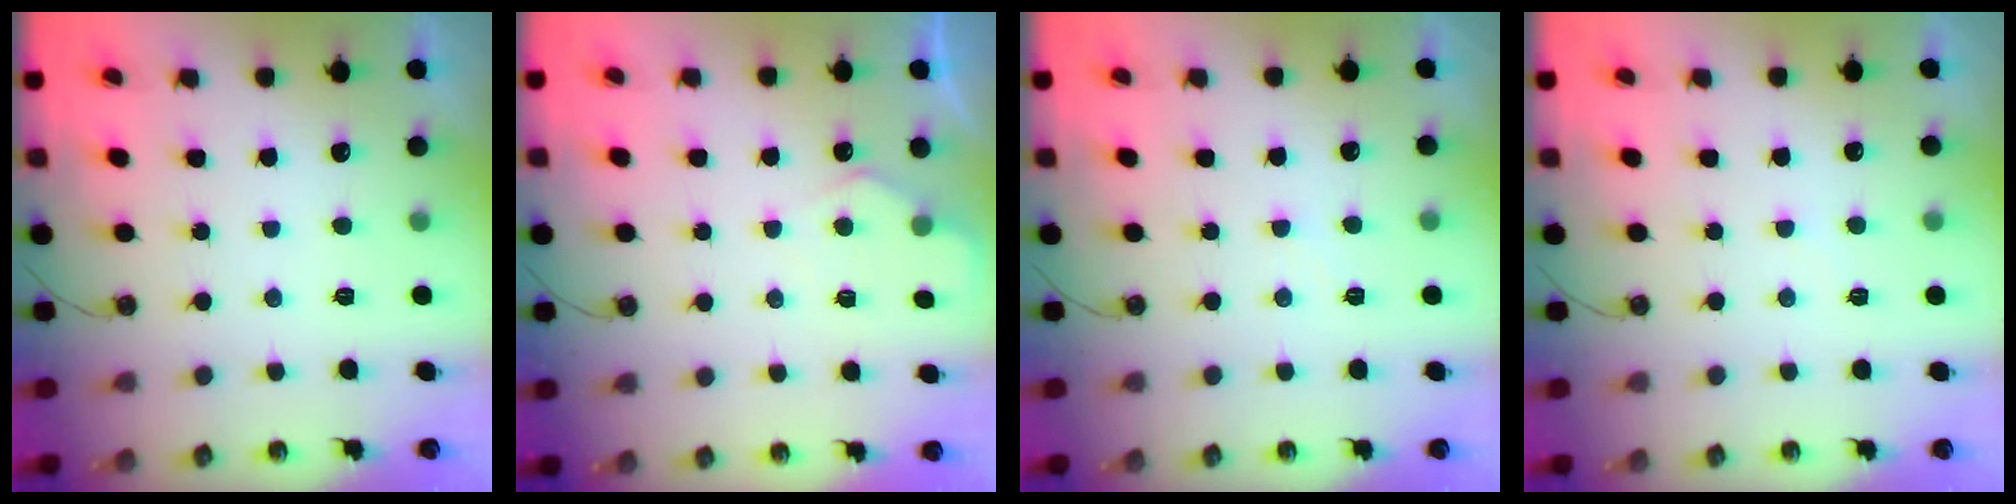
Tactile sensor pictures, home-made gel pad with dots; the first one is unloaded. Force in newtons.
{"total": 4.4, "press": 4.4, "slide": 0.6}
{"total": 4.6, "press": 4.6, "slide": 0.7}
{"total": 2.0, "press": 2.0, "slide": 0.3}